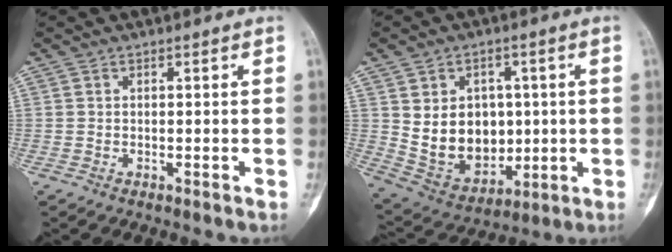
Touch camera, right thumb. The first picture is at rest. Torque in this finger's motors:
{"motor_torque": [-0.19, 1.26, 0.86, 0.70, 0.24]}